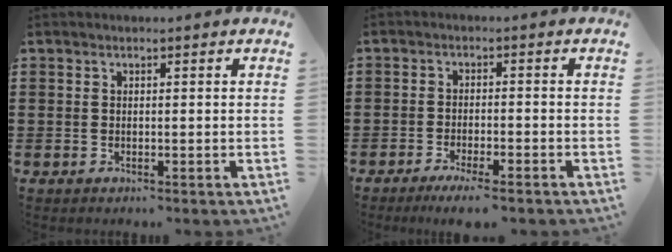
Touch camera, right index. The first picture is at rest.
{"total": 3.1, "force": [-2.6, 0.0, 1.6], "torque": [-0.033, -0.004, -0.050]}